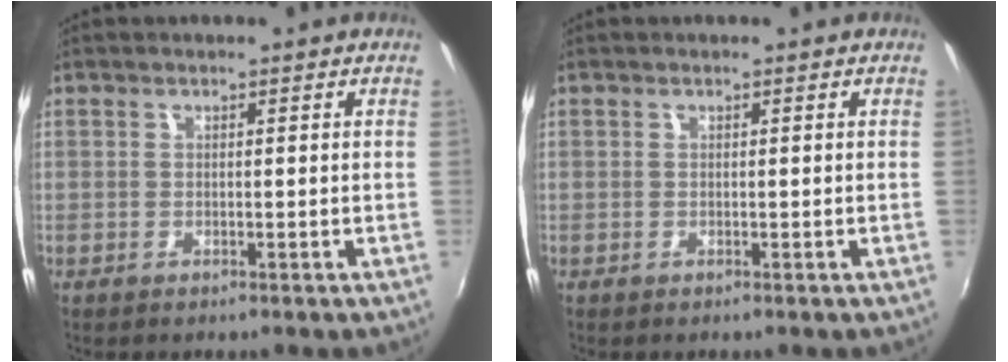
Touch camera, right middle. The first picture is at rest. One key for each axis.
{"total": 0.0}